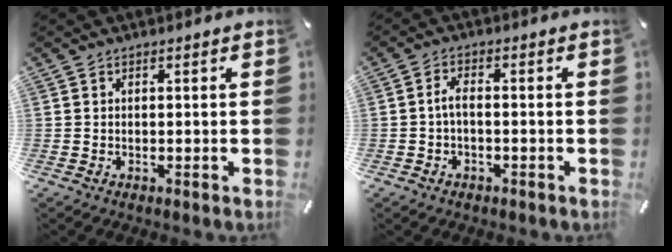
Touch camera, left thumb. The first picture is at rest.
{"total": 3.1, "force": [-0.8, 1.6, 2.6], "torque": [-0.055, 0.007, -0.018]}